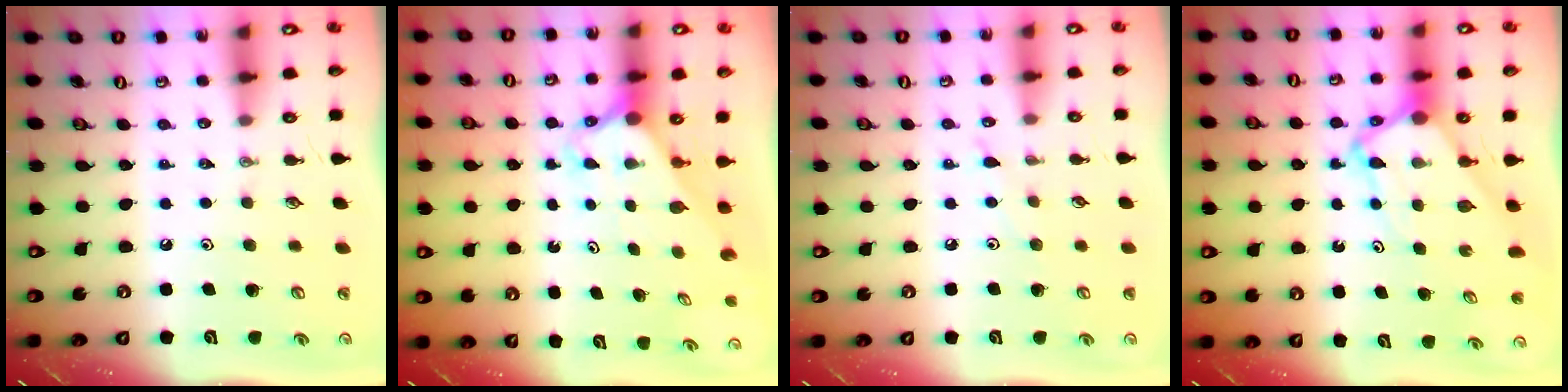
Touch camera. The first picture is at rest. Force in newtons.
{"total": 2.6, "press": 2.6, "slide": 0.2}
{"total": 4.8, "press": 4.7, "slide": 0.5}
{"total": 6.4, "press": 6.4, "slide": 0.6}